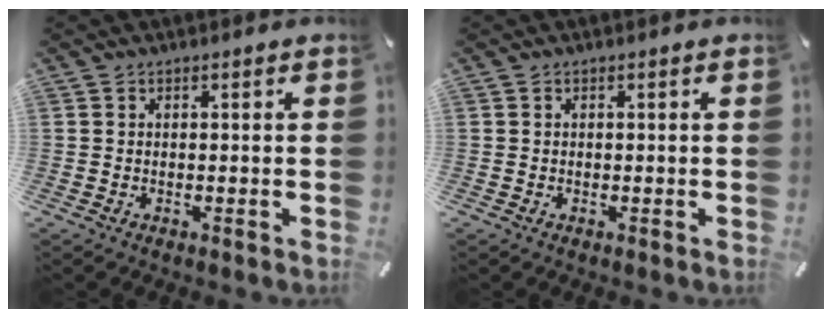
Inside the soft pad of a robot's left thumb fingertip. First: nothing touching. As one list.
[{"total": 0.0}]